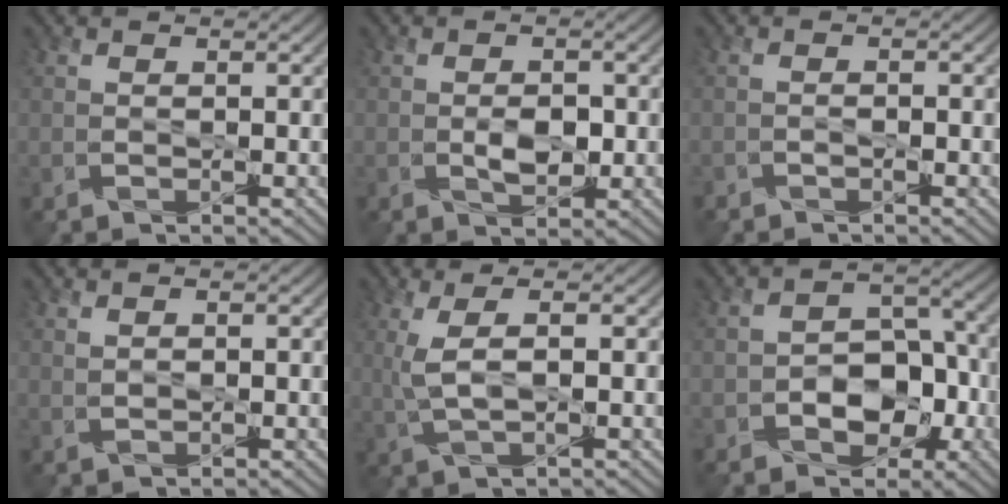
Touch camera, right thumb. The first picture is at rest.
{"total": 2.7, "force": [-0.6, 1.5, 2.2], "torque": [-0.032, -0.002, -0.006]}
{"total": 1.1, "force": [-1.0, 0.2, 0.1], "torque": [0.010, 0.009, -0.013]}
{"total": 0.9, "force": [0.6, 0.5, 0.4], "torque": [-0.020, 0.004, 0.013]}
{"total": 4.5, "force": [0.7, 1.2, 4.2], "torque": [-0.102, 0.006, 0.020]}
{"total": 8.2, "force": [-2.9, 5.6, 5.3], "torque": [-0.054, 0.001, -0.052]}